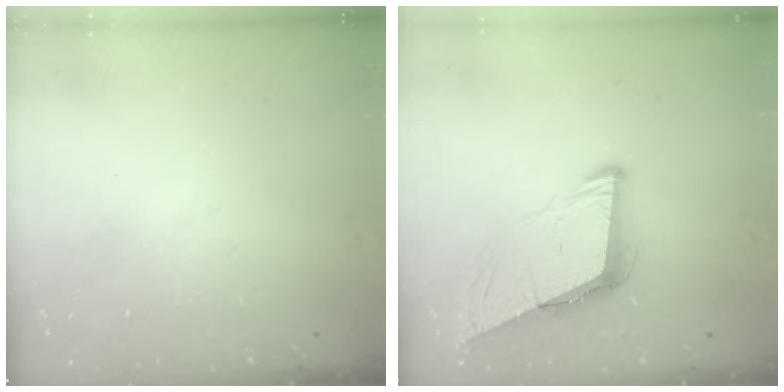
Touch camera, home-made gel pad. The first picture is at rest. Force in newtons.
{"total": 8.6, "press": 7.7, "slide": 3.8}